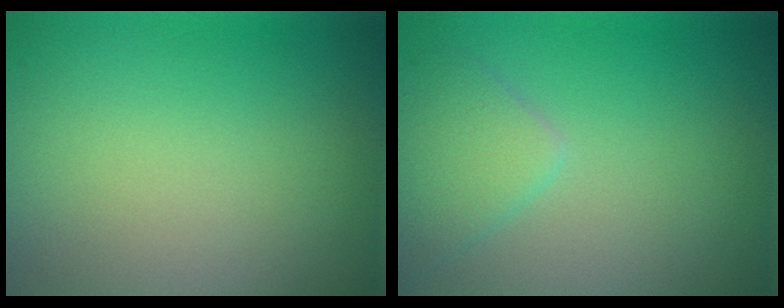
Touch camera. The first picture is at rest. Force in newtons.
{"total": 2.6, "press": 2.6, "slide": 0.1}